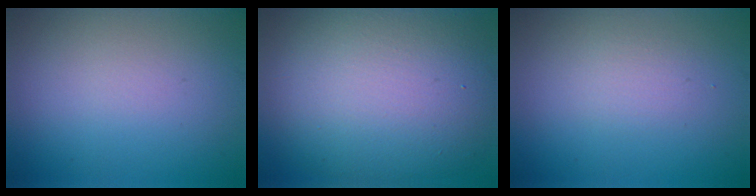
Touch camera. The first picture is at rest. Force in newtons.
{"total": 13.4, "press": 13.3, "slide": 0.8}
{"total": 1.1, "press": 1.1, "slide": 0.1}